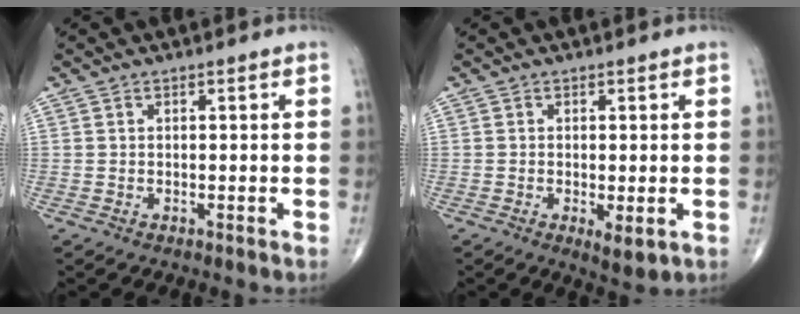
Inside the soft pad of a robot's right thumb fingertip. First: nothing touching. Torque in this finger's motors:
{"motor_torque": [-0.23, 0.22, -0.05, -0.04, 0.02]}